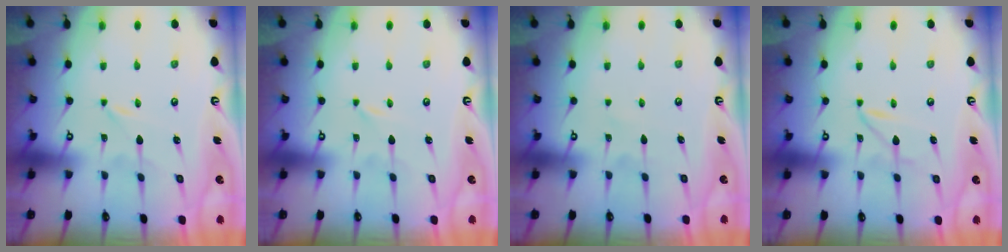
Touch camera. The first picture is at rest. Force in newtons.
{"total": 0.0}
{"total": 2.6, "press": 2.6, "slide": 0.2}
{"total": 1.5, "press": 1.5, "slide": 0.1}